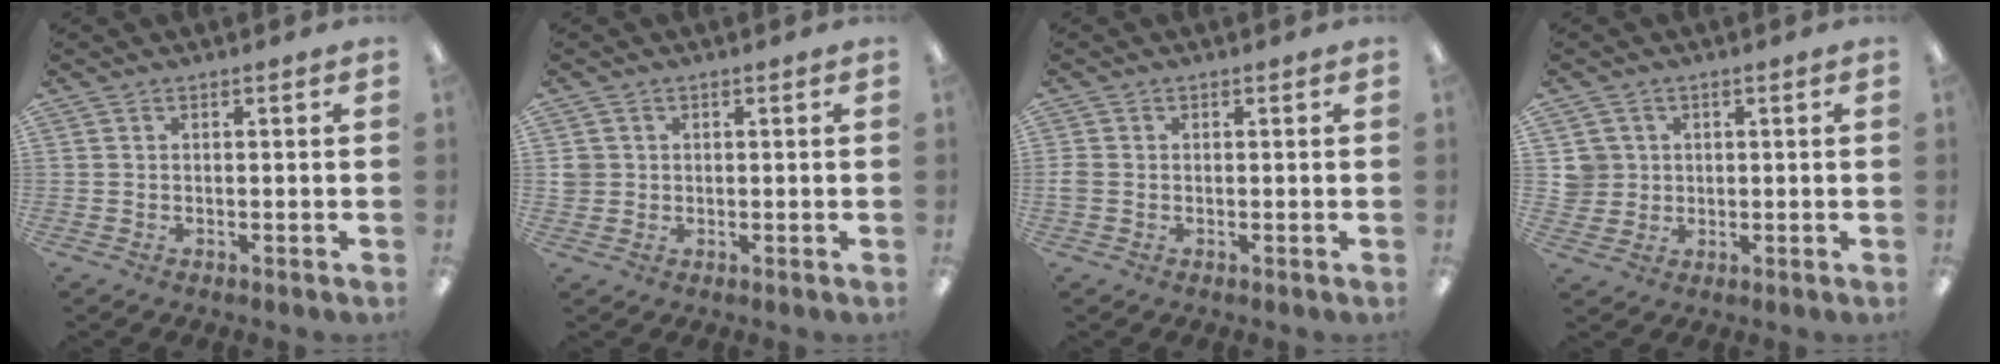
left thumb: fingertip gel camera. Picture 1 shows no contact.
{"total": 2.4, "force": [0.3, 2.3, 0.3], "torque": [-0.010, 0.004, 0.005]}
{"total": 1.6, "force": [-0.3, 1.2, 0.9], "torque": [-0.015, 0.002, -0.005]}
{"total": 4.7, "force": [1.0, 4.5, 0.5], "torque": [-0.016, 0.008, 0.020]}